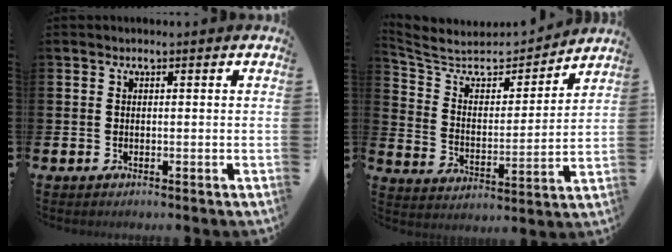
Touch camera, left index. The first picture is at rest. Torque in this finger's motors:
{"motor_torque": [0.11, -1.98, 0.06, 0.01]}